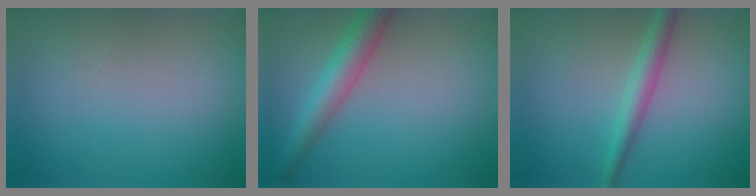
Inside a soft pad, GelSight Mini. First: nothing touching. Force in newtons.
{"total": 4.5, "press": 4.5, "slide": 0.1}
{"total": 2.4, "press": 2.4, "slide": 0.0}